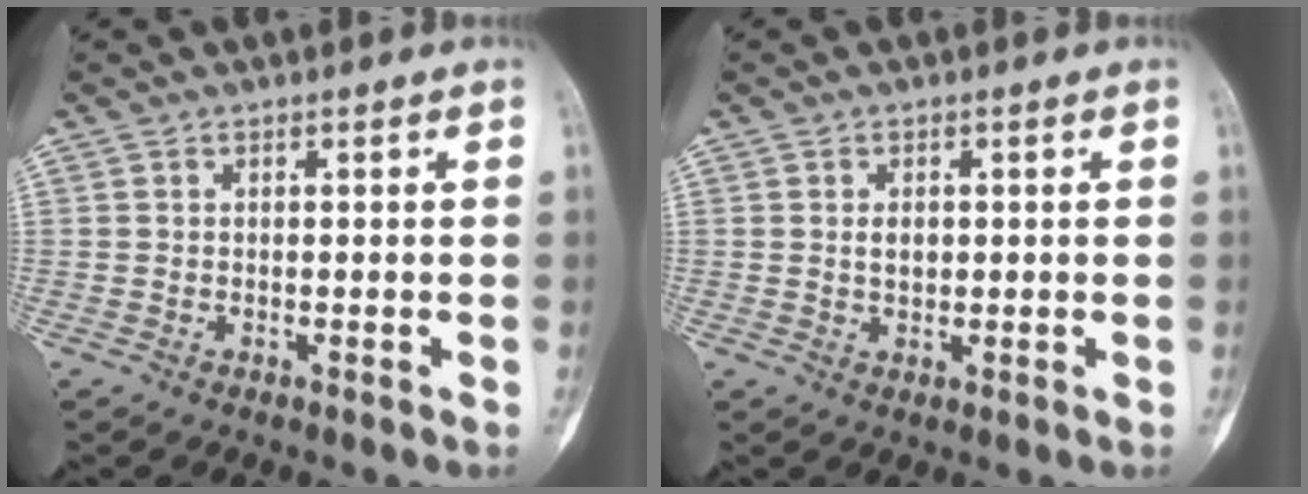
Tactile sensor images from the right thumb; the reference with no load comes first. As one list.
[{"total": 2.2, "force": [0.4, 1.5, 1.6], "torque": [-0.016, -0.001, 0.007]}]